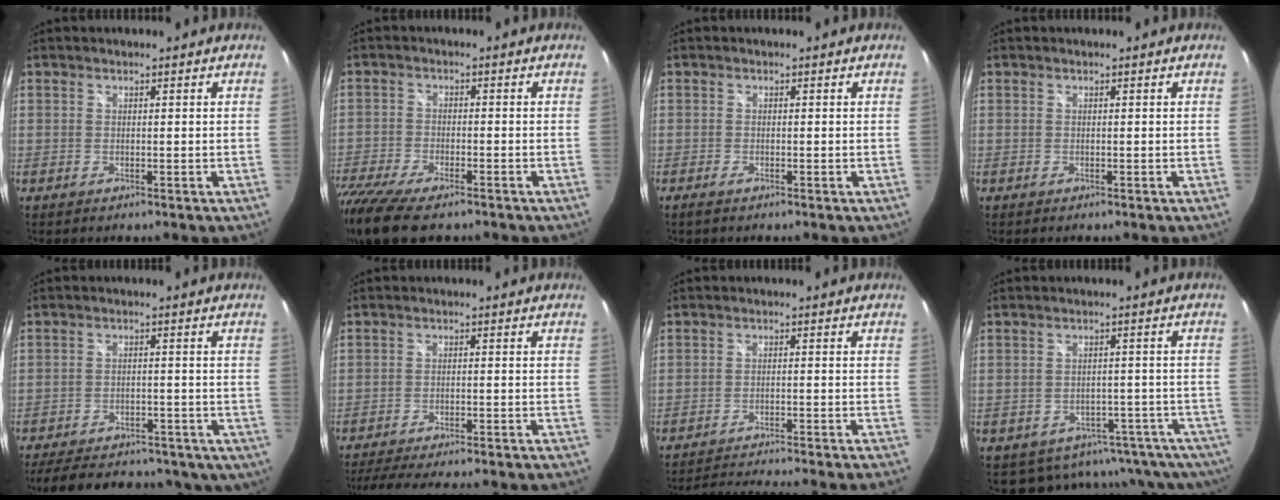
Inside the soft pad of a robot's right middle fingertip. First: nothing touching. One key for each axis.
{"total": 16.3, "fx": -12.3, "fy": 5.4, "fz": 9.2, "tx": -0.220, "ty": -0.062, "tz": -0.214}
{"total": 1.1, "fx": -0.8, "fy": 0.2, "fz": 0.6, "tx": -0.013, "ty": -0.003, "tz": -0.017}
{"total": 0.0}
{"total": 26.1, "fx": -22.2, "fy": 9.5, "fz": 9.8, "tx": -0.196, "ty": 0.018, "tz": -0.269}
{"total": 23.6, "fx": -21.5, "fy": 2.3, "fz": 9.5, "tx": -0.170, "ty": -0.024, "tz": -0.285}
{"total": 21.5, "fx": -20.0, "fy": -0.5, "fz": 7.9, "tx": -0.131, "ty": -0.025, "tz": -0.270}
{"total": 18.0, "fx": -16.2, "fy": 6.6, "fz": 4.5, "tx": -0.042, "ty": 0.024, "tz": -0.191}